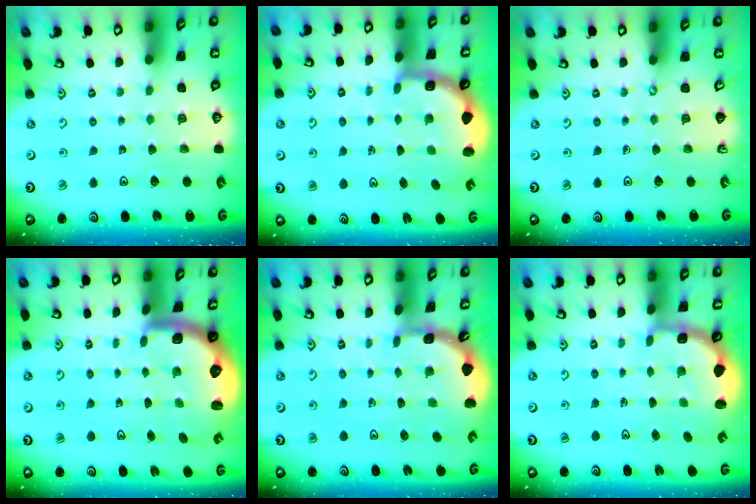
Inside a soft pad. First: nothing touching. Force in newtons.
{"total": 3.3, "press": 2.9, "slide": 1.5}
{"total": 0.0}
{"total": 2.9, "press": 2.6, "slide": 1.4}
{"total": 1.6, "press": 1.6, "slide": 0.3}
{"total": 2.9, "press": 2.0, "slide": 2.1}